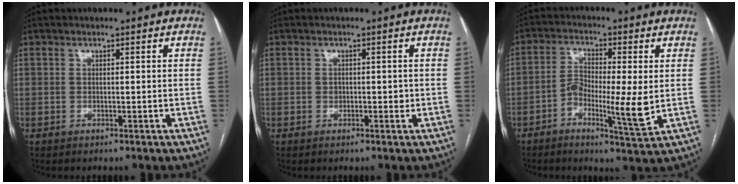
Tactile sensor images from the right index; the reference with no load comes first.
{"total": 1.4, "force": [-0.1, 1.1, 0.7], "torque": [-0.013, 0.005, 0.002]}
{"total": 8.0, "force": [-1.7, 1.6, 7.7], "torque": [-0.140, 0.001, -0.032]}